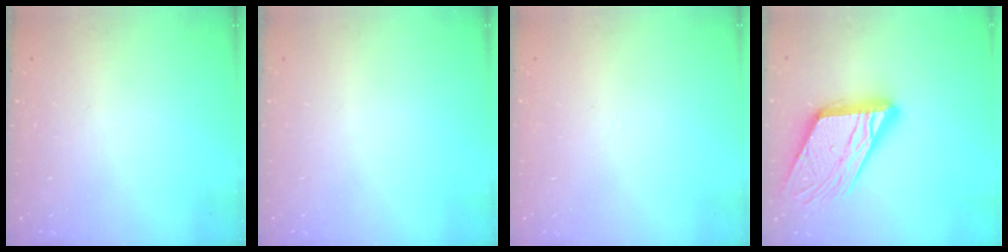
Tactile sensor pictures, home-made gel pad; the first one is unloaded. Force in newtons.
{"total": 0.0}
{"total": 2.6, "press": 2.6, "slide": 0.2}
{"total": 20.3, "press": 20.2, "slide": 2.2}